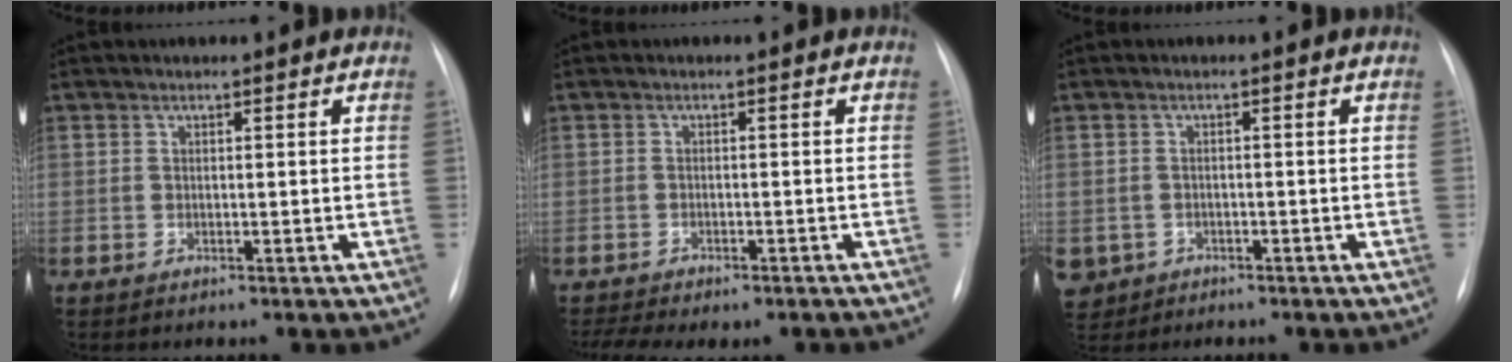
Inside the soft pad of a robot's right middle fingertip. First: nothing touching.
{"total": 8.2, "force": [-6.7, 2.5, 4.0], "torque": [-0.057, 0.009, -0.089]}
{"total": 5.5, "force": [-2.9, 4.6, 1.0], "torque": [-0.025, 0.003, -0.043]}